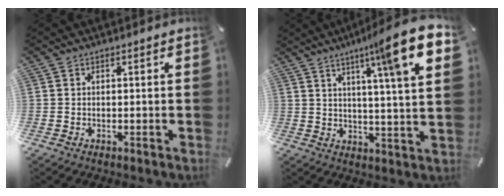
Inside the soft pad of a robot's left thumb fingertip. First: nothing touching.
{"total": 14.6, "force": [8.2, 0.7, 12.1], "torque": [-0.181, -0.048, 0.116]}